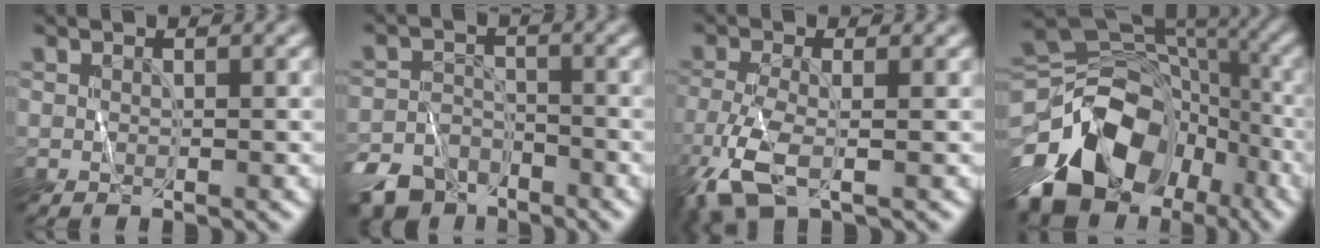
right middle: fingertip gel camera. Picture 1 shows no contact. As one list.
[{"total": 7.4, "force": [-6.0, 4.1, 1.1], "torque": [-0.013, -0.018, -0.112]}, {"total": 5.2, "force": [-2.7, 1.7, 4.2], "torque": [-0.109, -0.005, -0.057]}, {"total": 13.5, "force": [-7.8, 8.1, 7.4], "torque": [-0.145, 0.003, -0.148]}]